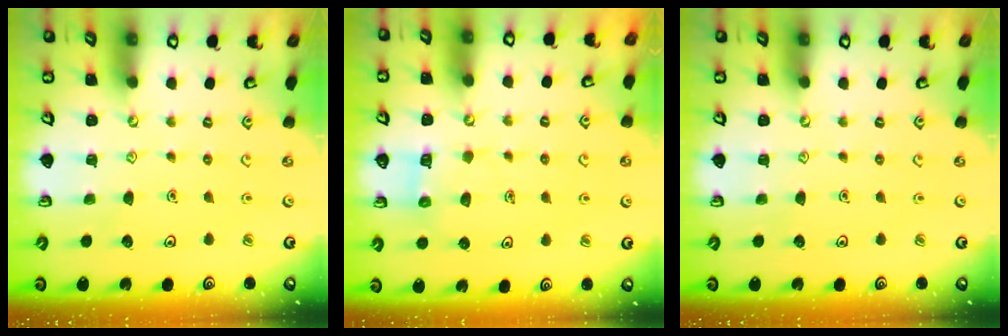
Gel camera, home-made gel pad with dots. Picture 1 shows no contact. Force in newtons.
{"total": 5.5, "press": 5.5, "slide": 0.6}
{"total": 0.0}